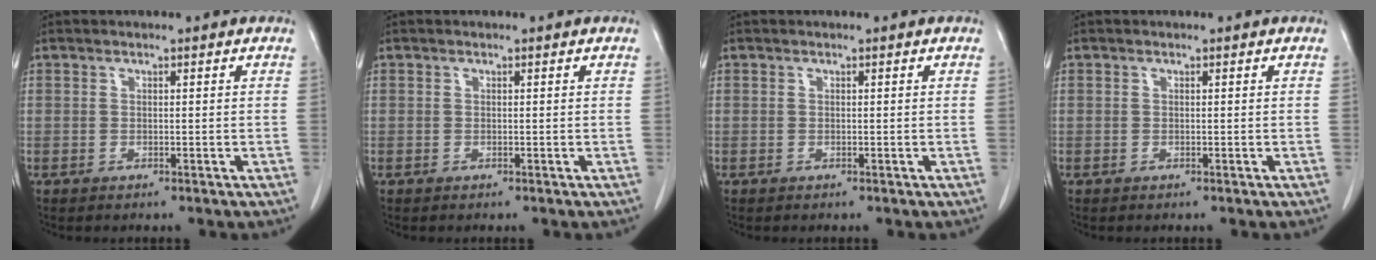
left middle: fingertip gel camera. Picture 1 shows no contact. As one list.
[{"total": 0.0}, {"total": 0.0}, {"total": 0.0}]